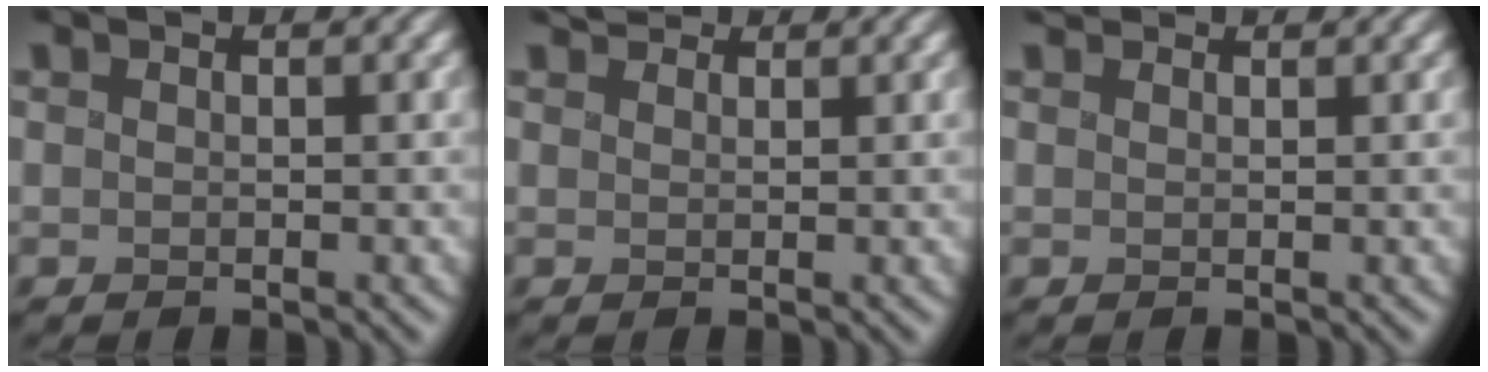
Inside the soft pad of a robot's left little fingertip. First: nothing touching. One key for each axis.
{"total": 2.4, "fx": 2.0, "fy": 0.9, "fz": 0.7, "tx": -0.015, "ty": 0.004, "tz": 0.039}
{"total": 1.8, "fx": 1.6, "fy": 0.5, "fz": 0.6, "tx": -0.011, "ty": 0.010, "tz": 0.024}